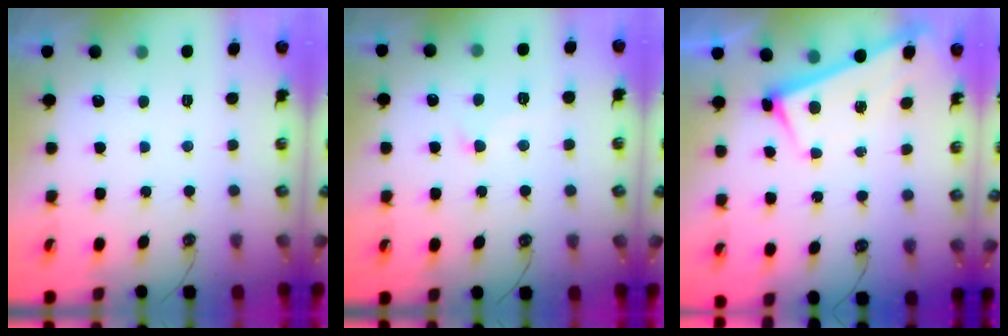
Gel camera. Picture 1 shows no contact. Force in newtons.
{"total": 0.7, "press": 0.3, "slide": 0.7}
{"total": 2.8, "press": 2.8, "slide": 0.2}